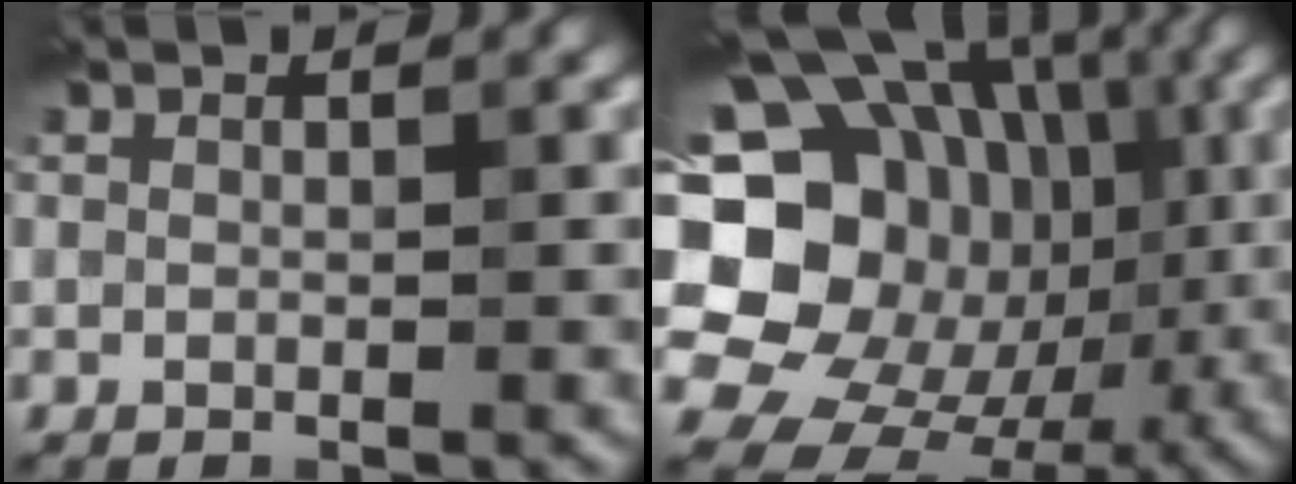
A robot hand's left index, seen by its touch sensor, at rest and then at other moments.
{"total": 19.8, "force": [0.8, 17.2, 9.7], "torque": [-0.174, 0.024, 0.001]}